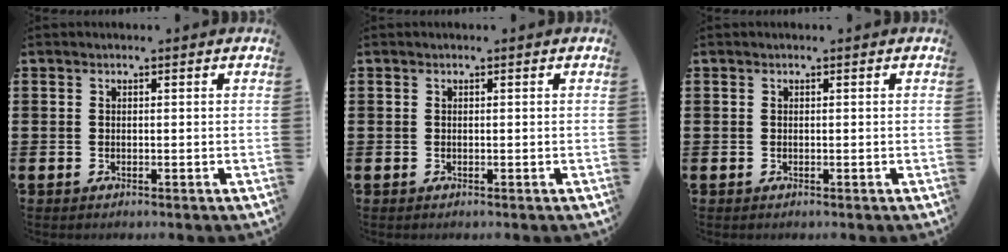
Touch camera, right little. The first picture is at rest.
{"total": 0.0}
{"total": 0.0}